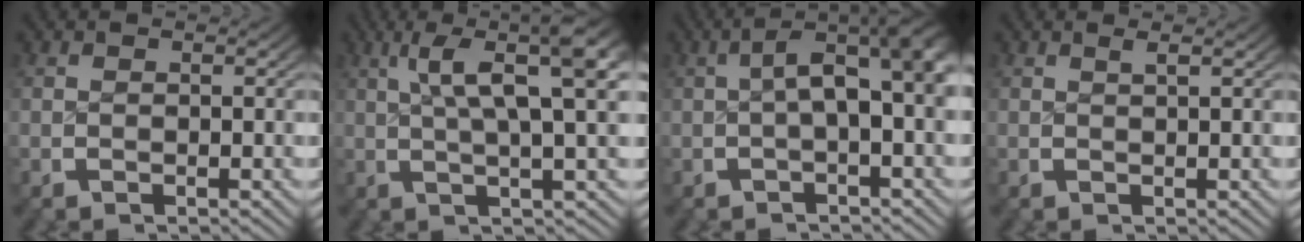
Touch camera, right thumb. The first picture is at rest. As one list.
[{"total": 9.7, "force": [2.8, 3.9, 8.5], "torque": [-0.113, 0.006, 0.041]}, {"total": 6.3, "force": [0.4, 2.8, 5.7], "torque": [-0.083, 0.002, 0.006]}, {"total": 0.9, "force": [0.6, -0.1, 0.6], "torque": [-0.010, 0.000, 0.014]}]